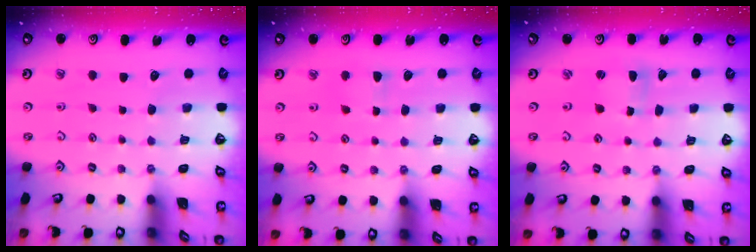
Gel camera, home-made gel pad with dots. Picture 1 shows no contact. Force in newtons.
{"total": 2.8, "press": 2.8, "slide": 0.5}
{"total": 1.8, "press": 1.8, "slide": 0.2}